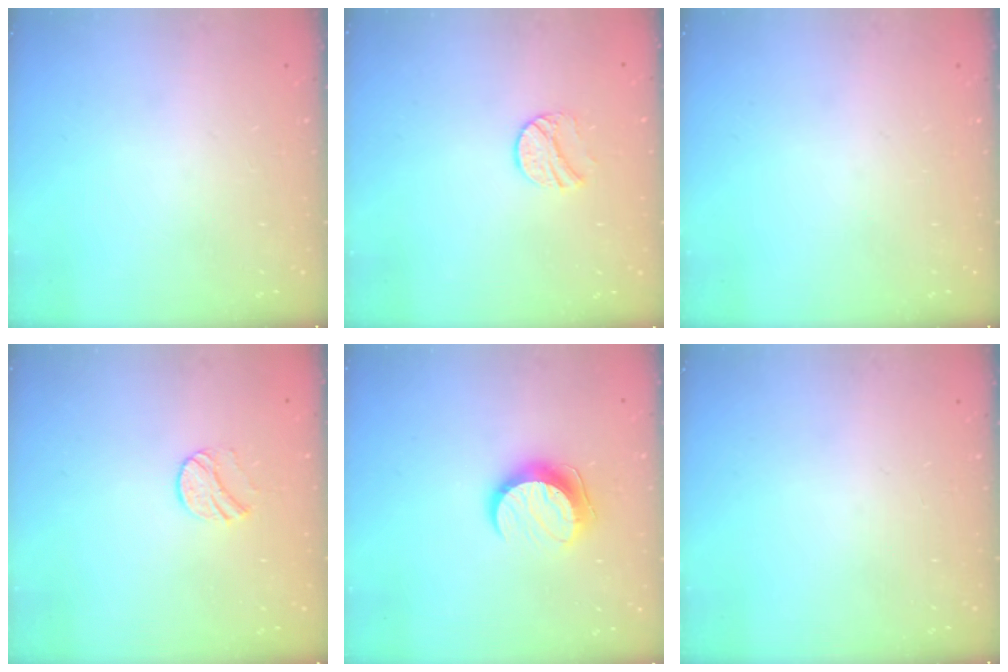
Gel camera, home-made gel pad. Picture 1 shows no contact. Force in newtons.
{"total": 8.5, "press": 8.5, "slide": 0.4}
{"total": 0.0}
{"total": 7.0, "press": 7.0, "slide": 0.6}
{"total": 9.8, "press": 9.8, "slide": 0.6}
{"total": 0.0}